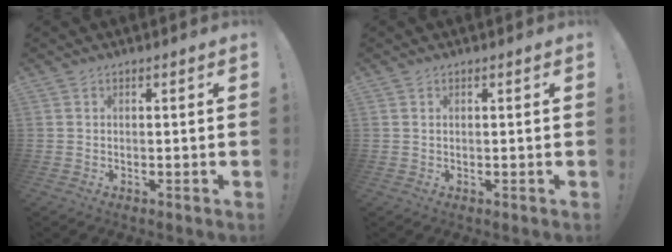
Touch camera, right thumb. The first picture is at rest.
{"total": 0.6, "force": [0.4, 0.2, 0.4], "torque": [-0.015, 0.003, 0.008]}